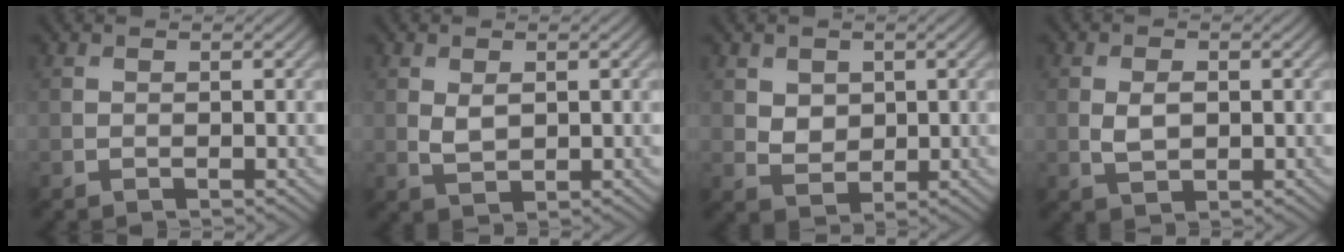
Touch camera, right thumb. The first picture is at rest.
{"total": 2.4, "force": [0.6, 1.4, 1.8], "torque": [-0.045, -0.006, 0.017]}
{"total": 3.0, "force": [1.2, 2.4, 1.5], "torque": [-0.042, -0.005, 0.021]}
{"total": 2.9, "force": [0.2, 1.8, 2.3], "torque": [-0.053, -0.005, 0.007]}